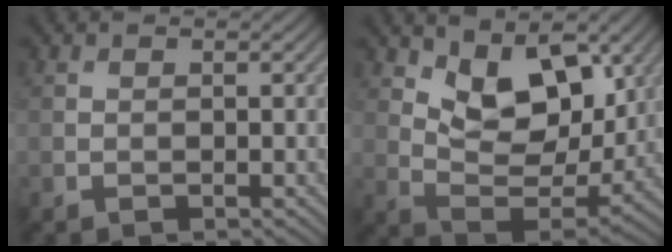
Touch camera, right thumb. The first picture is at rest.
{"total": 11.0, "force": [5.6, 5.6, 7.7], "torque": [-0.150, -0.017, 0.098]}